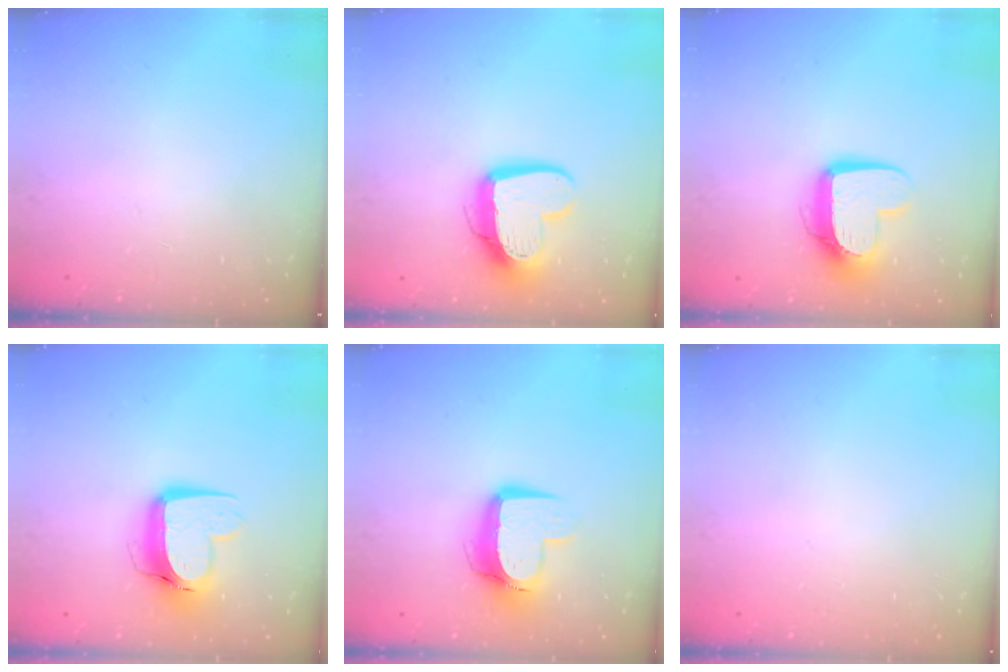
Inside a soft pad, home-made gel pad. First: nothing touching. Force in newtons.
{"total": 14.9, "press": 14.8, "slide": 1.5}
{"total": 12.2, "press": 12.2, "slide": 1.2}
{"total": 12.0, "press": 12.0, "slide": 1.2}
{"total": 12.2, "press": 12.1, "slide": 1.2}
{"total": 0.0}